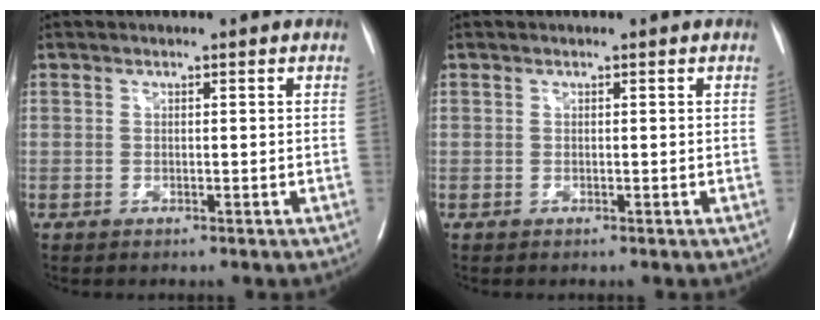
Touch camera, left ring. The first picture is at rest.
{"total": 0.0}